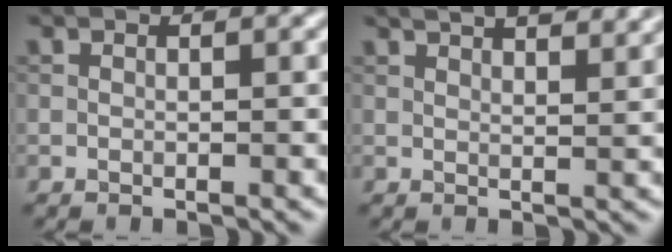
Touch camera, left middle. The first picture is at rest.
{"total": 6.2, "force": [4.6, 2.1, 3.6], "torque": [-0.024, 0.030, 0.035]}